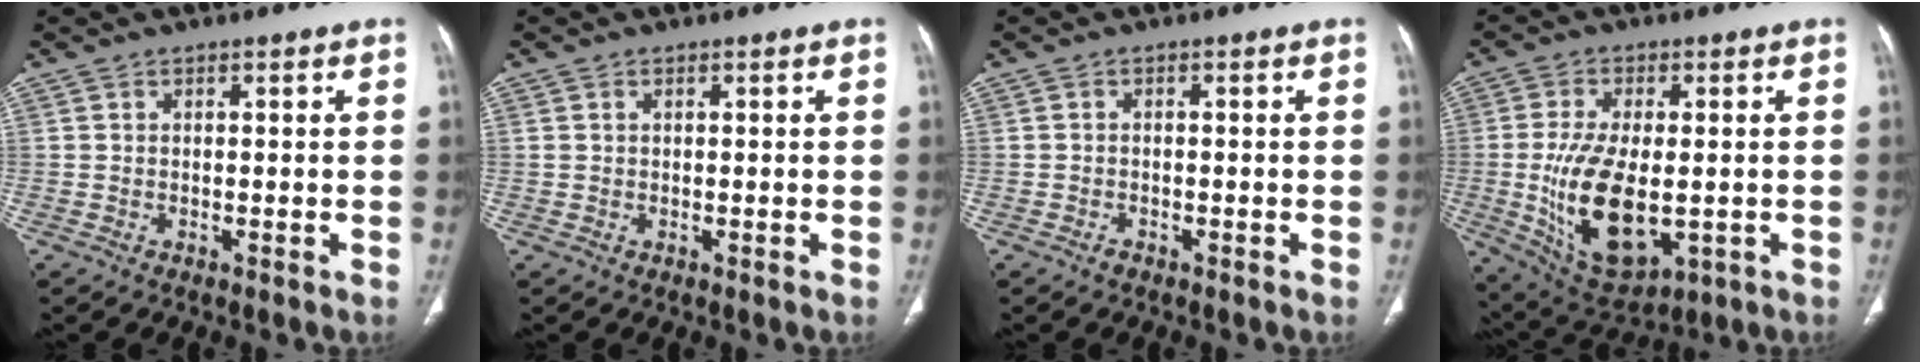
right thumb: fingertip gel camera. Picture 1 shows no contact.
{"total": 0.8, "force": [0.4, 0.4, 0.5], "torque": [-0.015, 0.007, 0.011]}
{"total": 0.9, "force": [-0.7, 0.5, 0.3], "torque": [-0.007, 0.001, -0.013]}
{"total": 16.1, "force": [-2.4, 8.3, 13.6], "torque": [-0.244, -0.015, -0.018]}